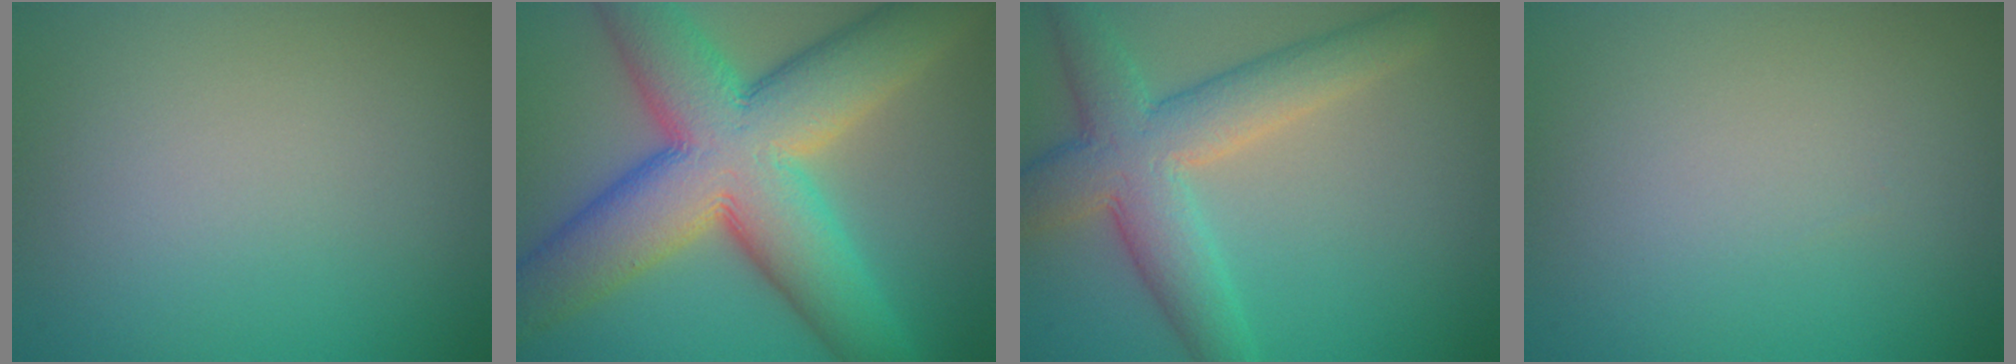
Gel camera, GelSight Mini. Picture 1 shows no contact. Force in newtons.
{"total": 15.0, "press": 15.0, "slide": 0.7}
{"total": 6.8, "press": 6.8, "slide": 0.1}
{"total": 0.0}